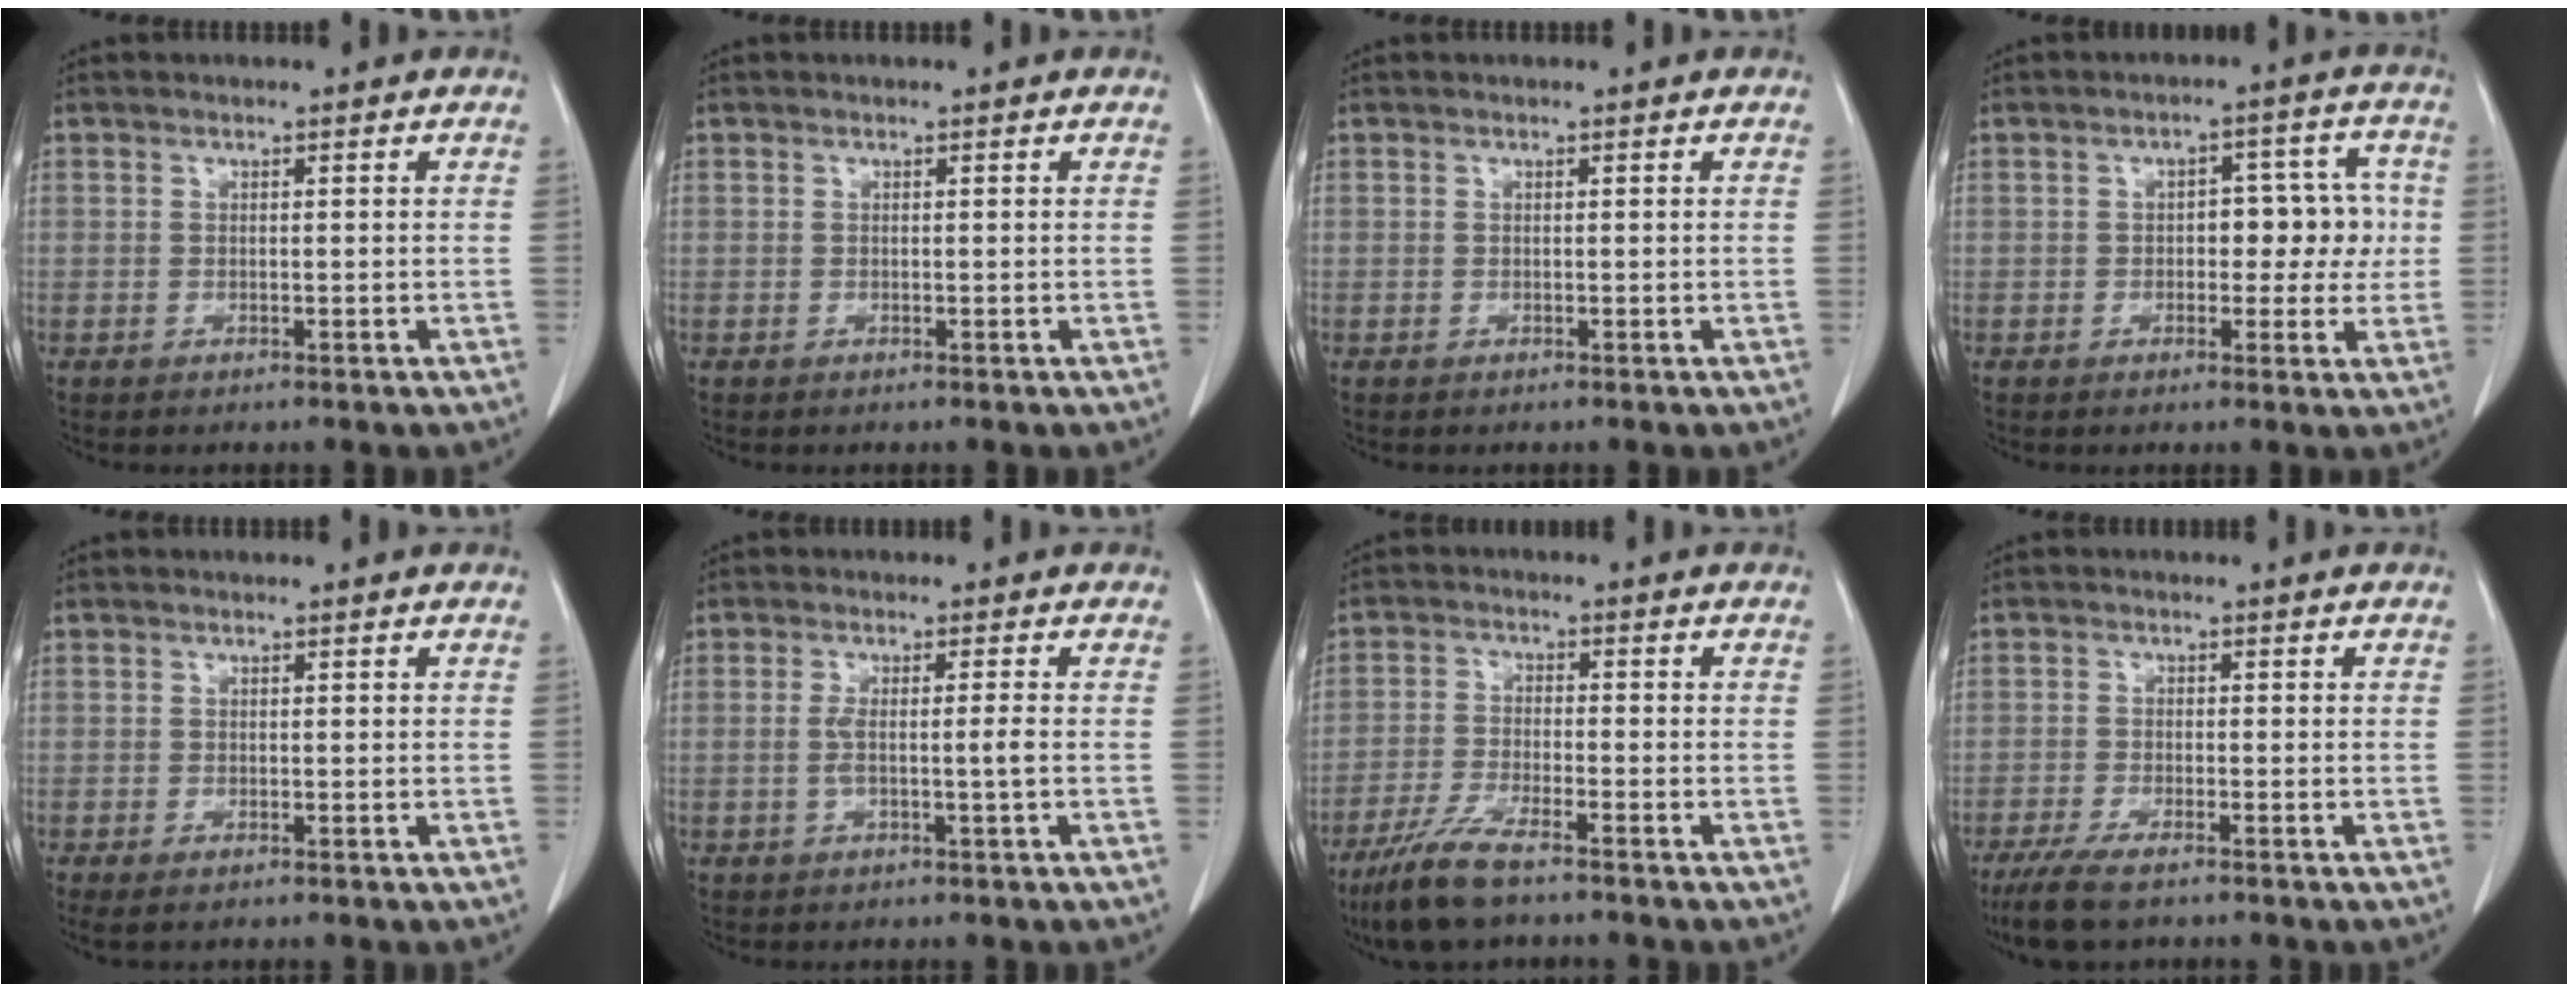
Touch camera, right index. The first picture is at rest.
{"total": 0.0}
{"total": 0.0}
{"total": 6.7, "force": [-0.1, 3.7, 5.7], "torque": [-0.062, 0.027, 0.002]}
{"total": 1.4, "force": [-0.9, 0.5, 1.0], "torque": [-0.017, -0.005, -0.011]}
{"total": 2.9, "force": [-0.6, -0.4, 2.8], "torque": [-0.056, 0.000, -0.008]}
{"total": 7.9, "force": [-6.0, 1.0, 5.0], "torque": [-0.108, -0.021, -0.113]}
{"total": 6.2, "force": [-4.8, 1.3, 3.7], "torque": [-0.073, -0.015, -0.082]}